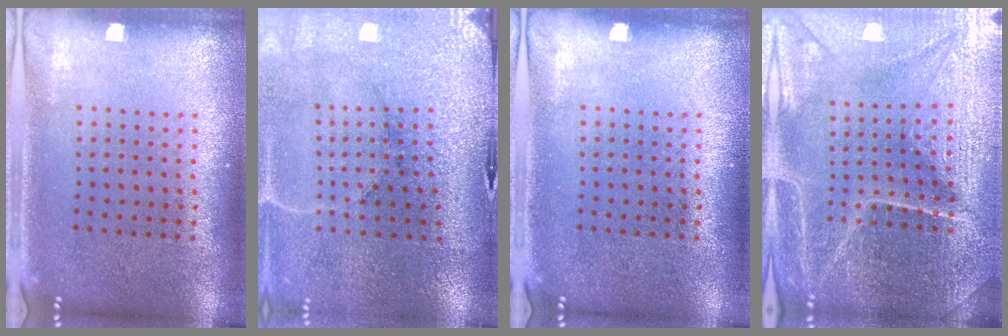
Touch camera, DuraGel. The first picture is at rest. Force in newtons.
{"total": 3.4, "press": 3.4, "slide": 0.3}
{"total": 0.0}
{"total": 5.1, "press": 4.8, "slide": 1.8}